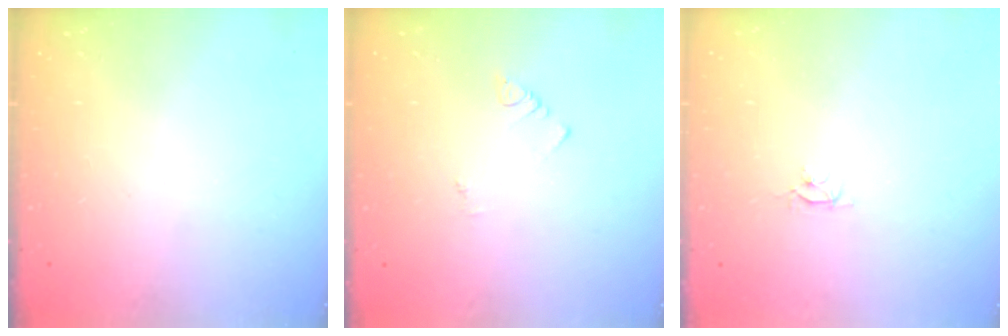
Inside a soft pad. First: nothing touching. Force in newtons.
{"total": 1.1, "press": 1.1, "slide": 0.3}
{"total": 2.6, "press": 2.6, "slide": 0.3}